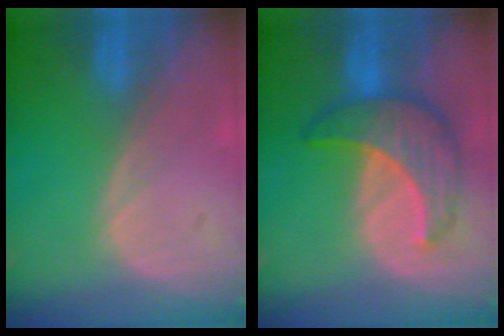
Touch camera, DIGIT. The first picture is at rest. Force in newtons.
{"total": 7.7, "press": 7.7, "slide": 0.4}